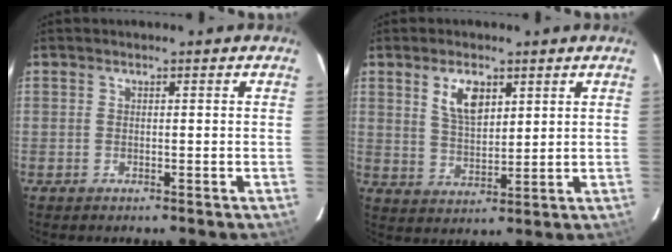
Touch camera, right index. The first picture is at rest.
{"total": 6.8, "force": [3.2, 3.3, 4.9], "torque": [-0.086, 0.005, 0.066]}